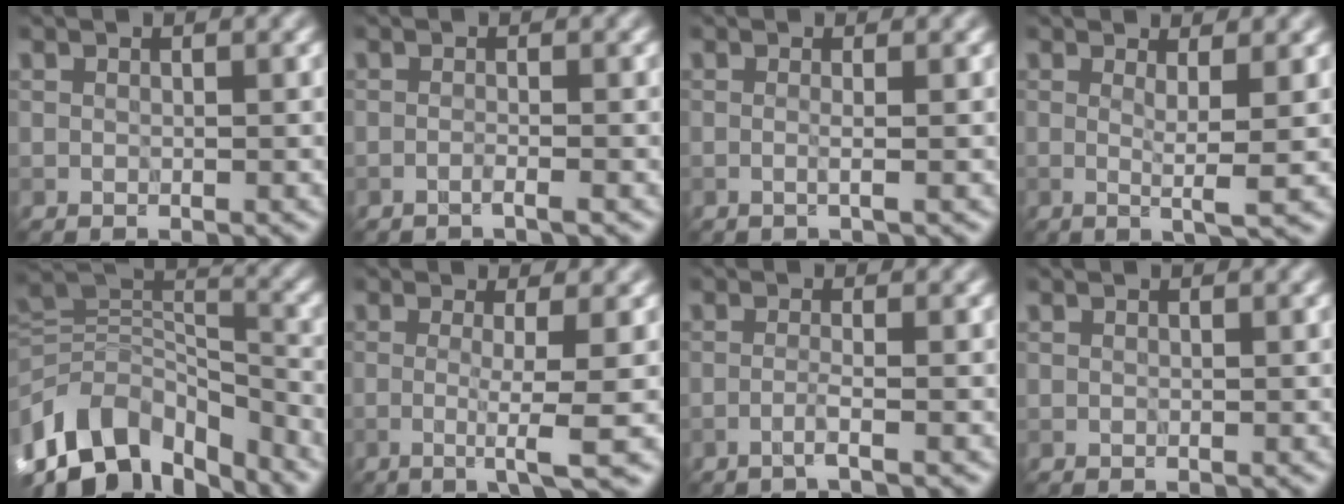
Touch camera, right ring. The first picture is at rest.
{"total": 1.0, "force": [-0.6, 0.1, 0.8], "torque": [-0.006, 0.000, -0.018]}
{"total": 1.7, "force": [0.3, 0.8, 1.5], "torque": [-0.004, -0.002, -0.019]}
{"total": 3.1, "force": [0.3, 0.4, 3.0], "torque": [-0.050, -0.007, 0.003]}
{"total": 11.1, "force": [-6.3, 6.8, 6.1], "torque": [-0.116, 0.017, -0.121]}
{"total": 4.5, "force": [-0.6, 0.7, 4.5], "torque": [-0.070, -0.006, -0.014]}
{"total": 1.5, "force": [-0.8, 0.1, 1.2], "torque": [-0.016, 0.004, -0.028]}
{"total": 0.0}